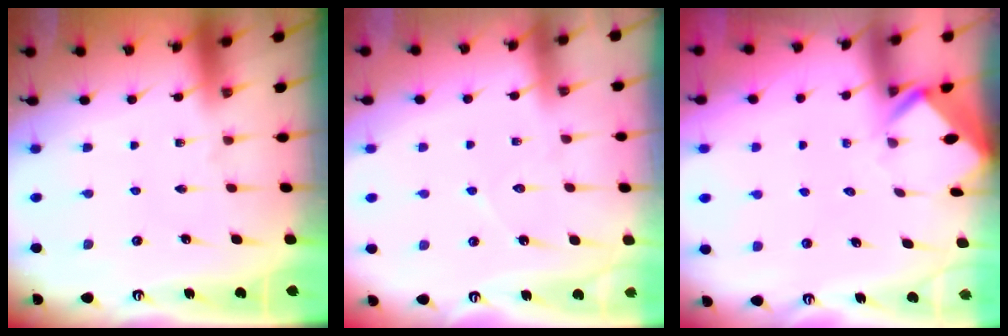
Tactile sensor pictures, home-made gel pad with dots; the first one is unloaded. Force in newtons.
{"total": 5.2, "press": 5.2, "slide": 0.6}
{"total": 2.6, "press": 2.6, "slide": 0.1}